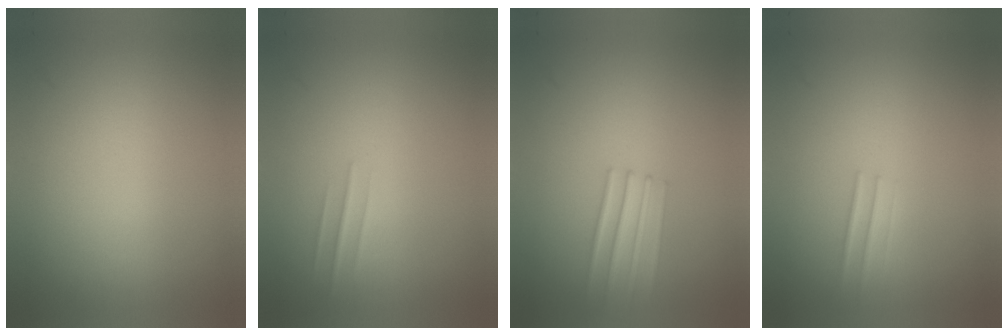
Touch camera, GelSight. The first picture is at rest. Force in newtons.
{"total": 1.1}
{"total": 2.1}
{"total": 1.8}